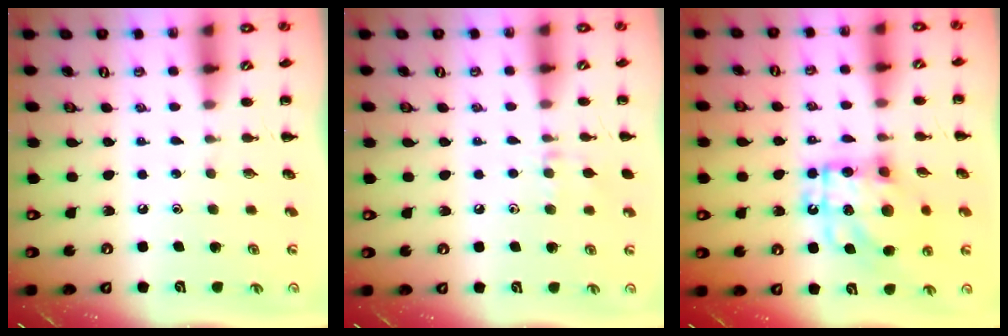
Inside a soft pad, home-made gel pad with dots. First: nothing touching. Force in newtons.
{"total": 6.8, "press": 6.4, "slide": 2.3}
{"total": 15.7, "press": 15.6, "slide": 1.5}